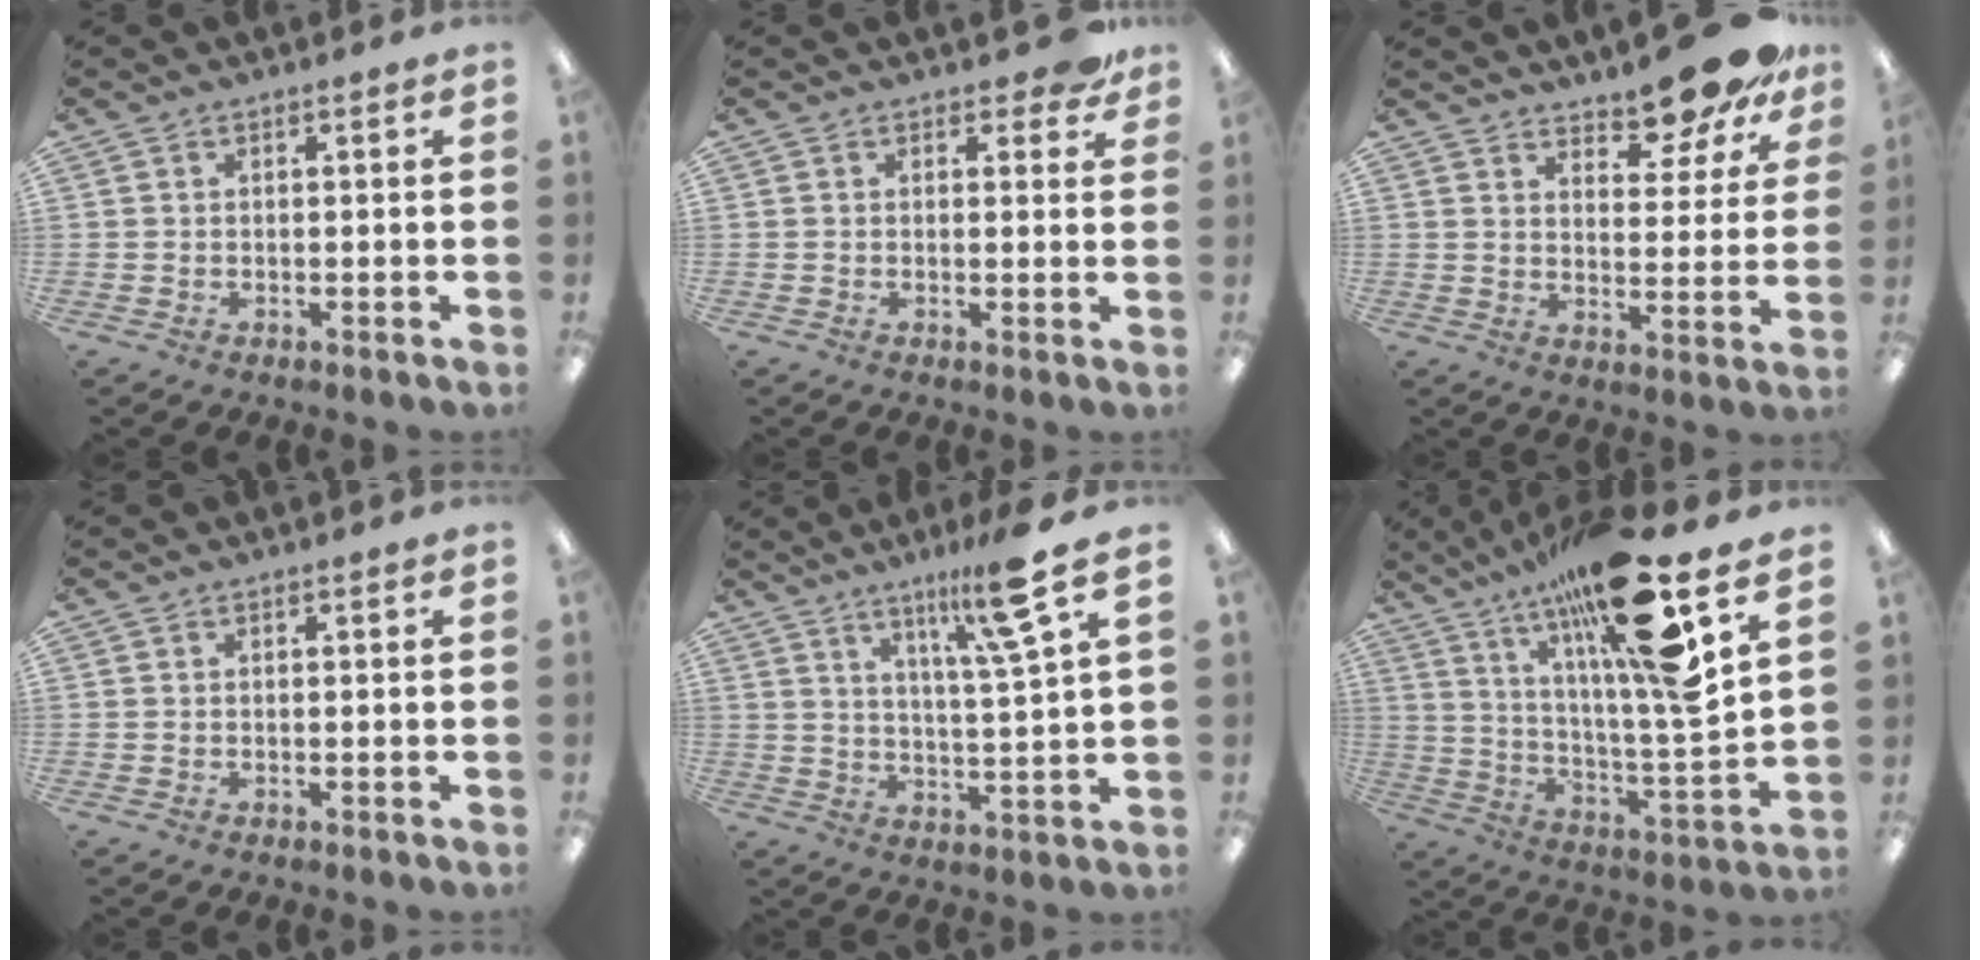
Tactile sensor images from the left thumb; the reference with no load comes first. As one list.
[{"total": 3.5, "force": [2.2, 1.8, 2.1], "torque": [-0.014, -0.007, 0.035]}, {"total": 11.9, "force": [10.6, 3.1, 4.4], "torque": [-0.049, -0.083, 0.189]}, {"total": 0.0}, {"total": 13.1, "force": [8.2, 0.9, 10.1], "torque": [-0.167, -0.034, 0.123]}, {"total": 24.7, "force": [16.5, 3.7, 18.0], "torque": [-0.303, -0.089, 0.253]}]